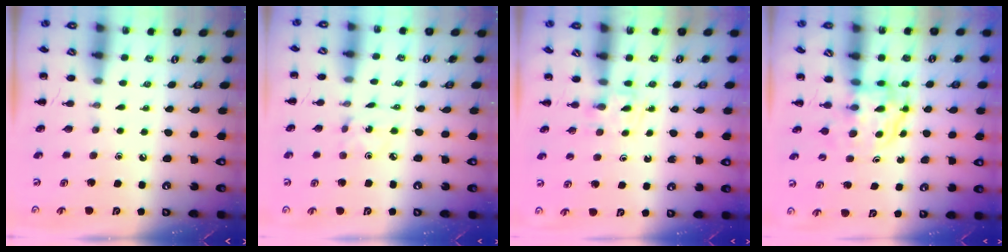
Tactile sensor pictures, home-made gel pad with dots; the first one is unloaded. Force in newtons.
{"total": 1.0, "press": 1.0, "slide": 0.2}
{"total": 4.5, "press": 4.2, "slide": 1.4}
{"total": 3.9, "press": 3.9, "slide": 0.2}